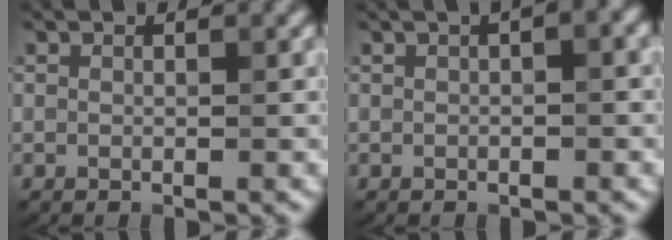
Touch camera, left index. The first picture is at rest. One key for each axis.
{"total": 3.4, "fx": 1.0, "fy": 1.1, "fz": 3.1, "tx": -0.031, "ty": 0.016, "tz": 0.003}